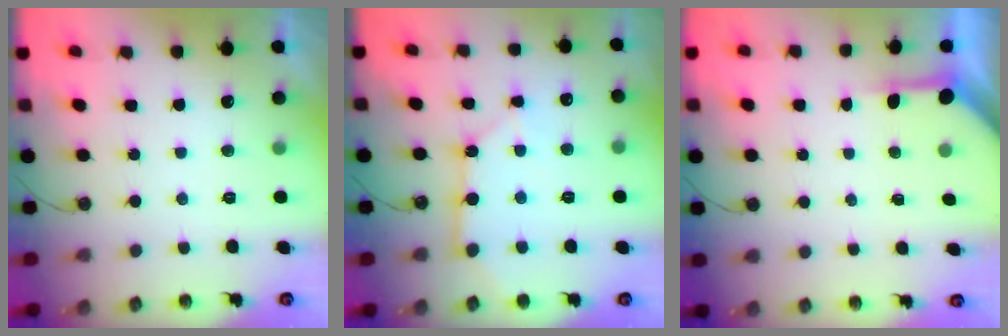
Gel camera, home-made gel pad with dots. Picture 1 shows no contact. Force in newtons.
{"total": 8.7, "press": 8.6, "slide": 0.7}
{"total": 3.8, "press": 3.7, "slide": 0.3}